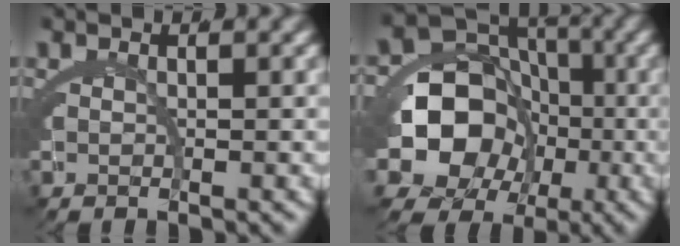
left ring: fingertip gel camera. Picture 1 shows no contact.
{"total": 16.3, "force": [-2.3, 14.1, 8.0], "torque": [-0.163, -0.055, -0.035]}